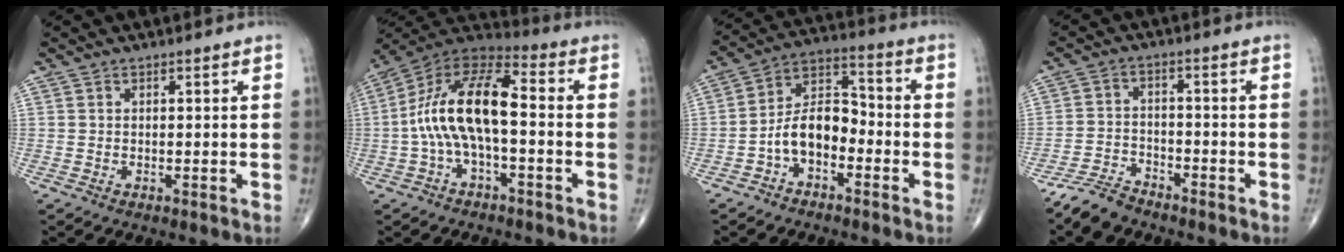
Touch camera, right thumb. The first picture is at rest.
{"total": 15.2, "force": [-1.5, 6.5, 13.7], "torque": [-0.265, 0.051, -0.038]}
{"total": 9.7, "force": [-3.5, 5.9, 6.9], "torque": [-0.106, 0.051, -0.075]}
{"total": 5.6, "force": [-5.0, 2.1, 1.5], "torque": [-0.030, 0.018, -0.101]}